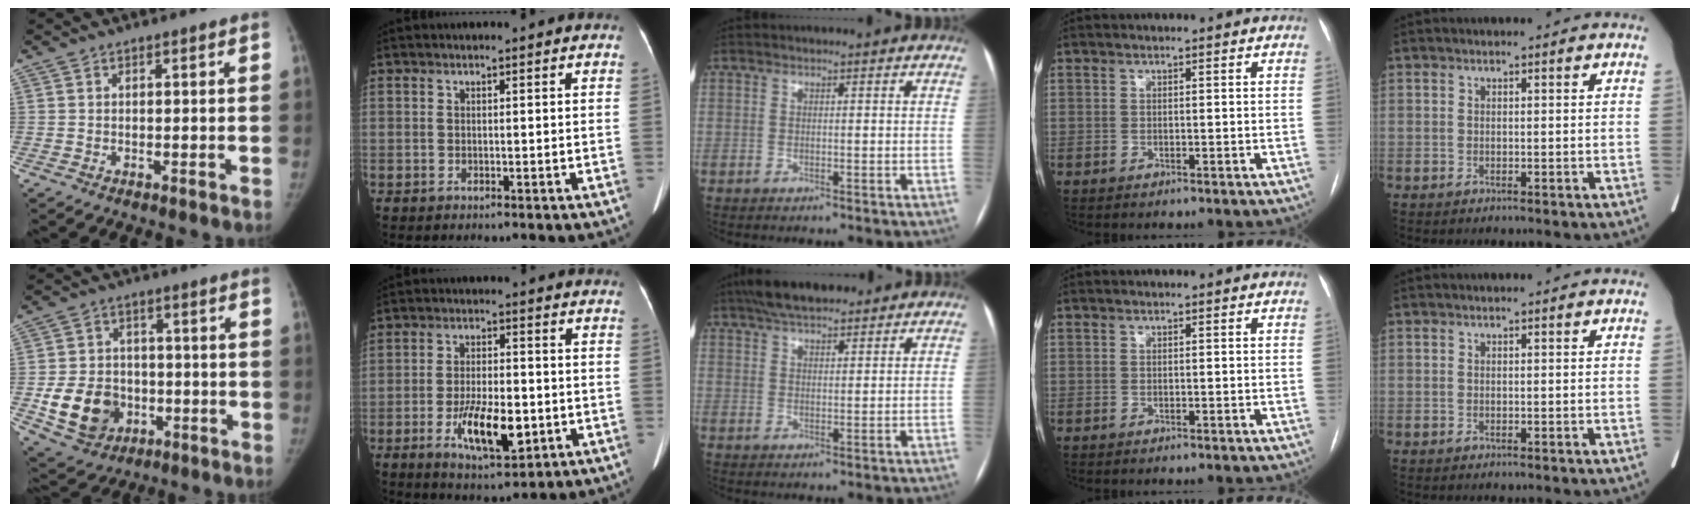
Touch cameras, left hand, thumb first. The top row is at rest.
{"thumb": {"total": 12.3, "force": [-3.5, 10.1, 6.3], "torque": [-0.085, 0.013, -0.048]}, "index": {"total": 9.5, "force": [-2.9, 3.4, 8.4], "torque": [-0.157, -0.010, -0.042]}, "middle": {"total": 9.1, "force": [7.4, 2.6, 4.6], "torque": [-0.070, 0.032, 0.124]}}